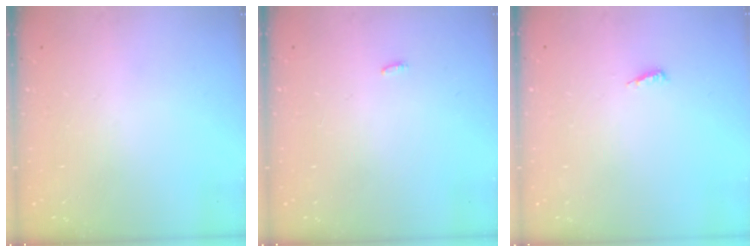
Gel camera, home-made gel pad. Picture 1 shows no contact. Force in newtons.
{"total": 3.3, "press": 1.6, "slide": 2.9}
{"total": 3.9, "press": 3.9, "slide": 0.4}